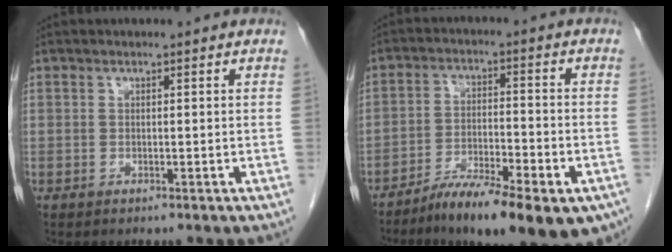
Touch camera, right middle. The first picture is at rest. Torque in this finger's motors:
{"motor_torque": [0.41, -0.37, 0.16, 0.06]}